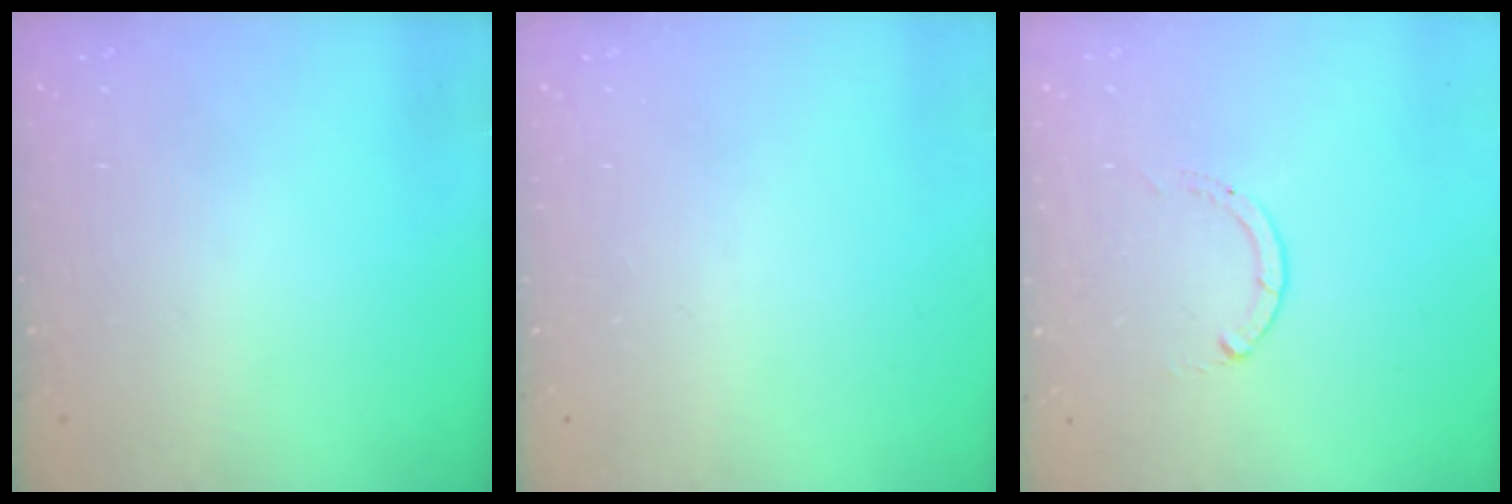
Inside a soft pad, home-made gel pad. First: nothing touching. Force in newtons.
{"total": 0.0}
{"total": 0.0}